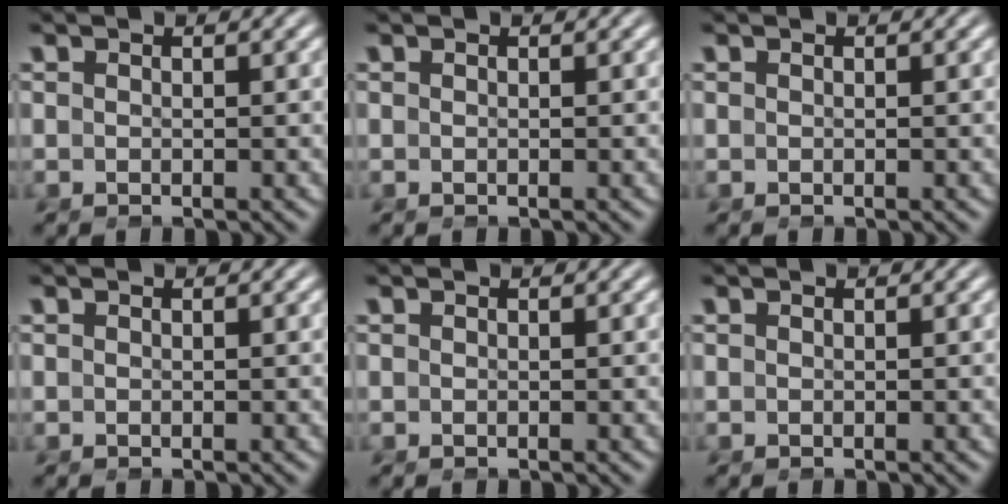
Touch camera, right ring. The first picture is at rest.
{"total": 0.0}
{"total": 0.0}
{"total": 0.0}
{"total": 0.0}
{"total": 0.0}